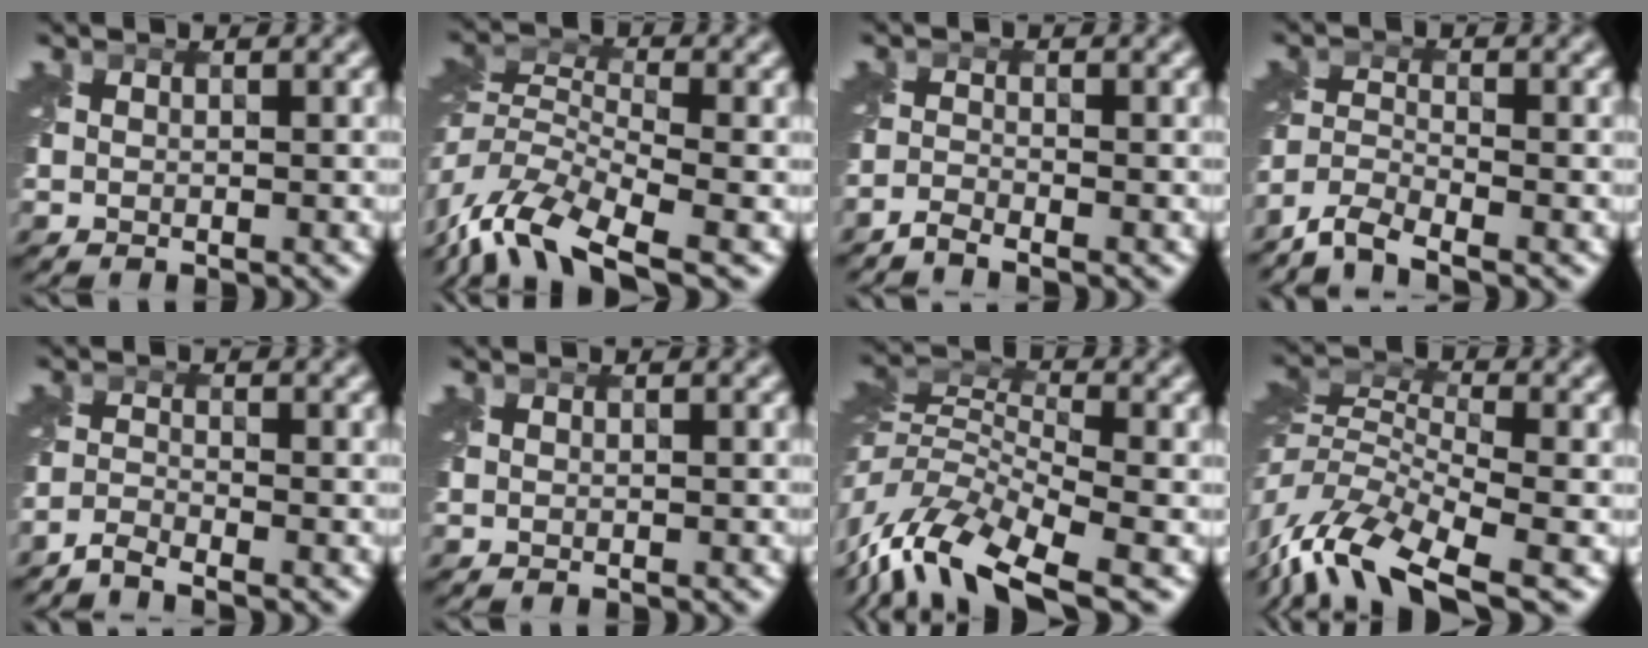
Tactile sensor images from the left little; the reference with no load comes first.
{"total": 9.8, "force": [-6.3, 3.8, 6.5], "torque": [-0.129, -0.008, -0.127]}
{"total": 1.5, "force": [-1.4, 0.0, 0.4], "torque": [-0.009, -0.007, -0.042]}
{"total": 3.9, "force": [-3.5, 0.6, 1.7], "torque": [-0.038, -0.007, -0.080]}
{"total": 2.0, "force": [-1.9, 0.0, 0.5], "torque": [-0.011, -0.004, -0.051]}
{"total": 0.0}
{"total": 9.6, "force": [-5.3, 4.0, 6.9], "torque": [-0.136, 0.000, -0.113]}
{"total": 9.5, "force": [-5.2, 4.0, 6.9], "torque": [-0.135, -0.003, -0.111]}